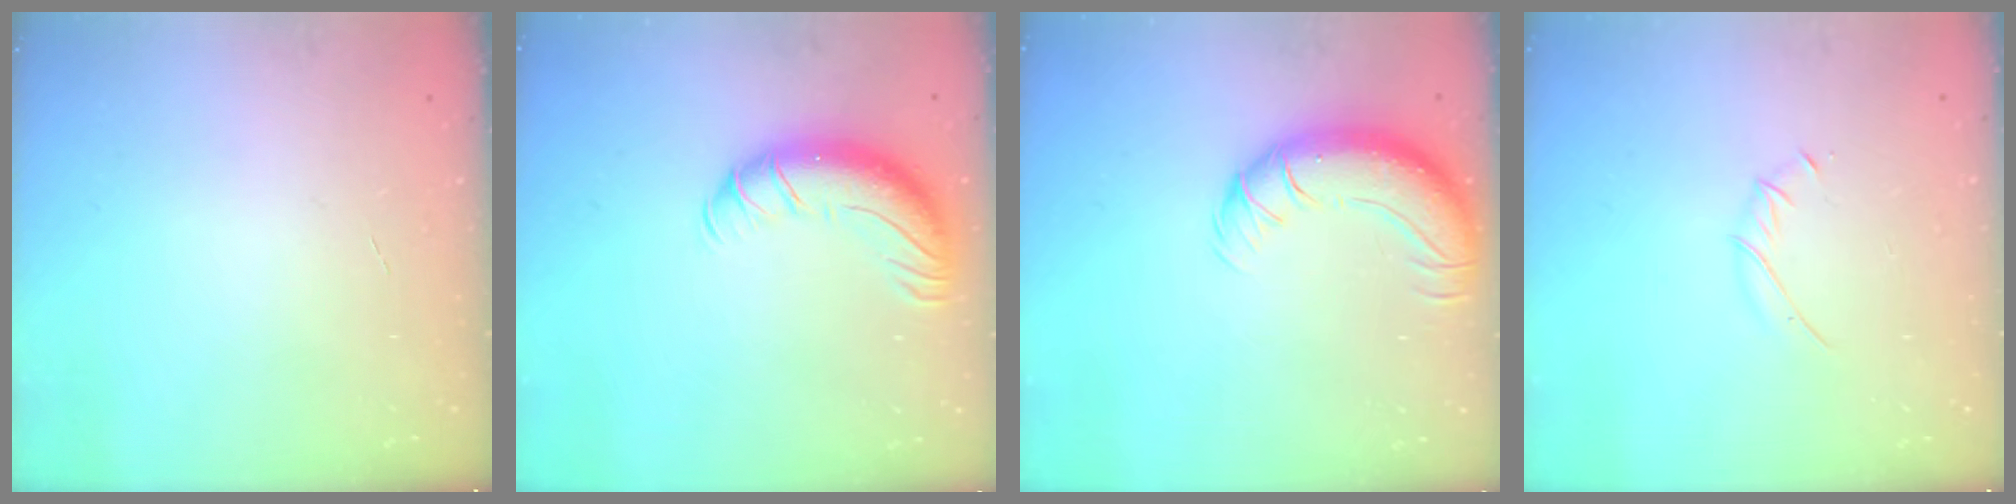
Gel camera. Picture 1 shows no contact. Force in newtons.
{"total": 12.3, "press": 11.9, "slide": 3.1}
{"total": 12.0, "press": 11.7, "slide": 2.8}
{"total": 3.8, "press": 3.7, "slide": 0.9}